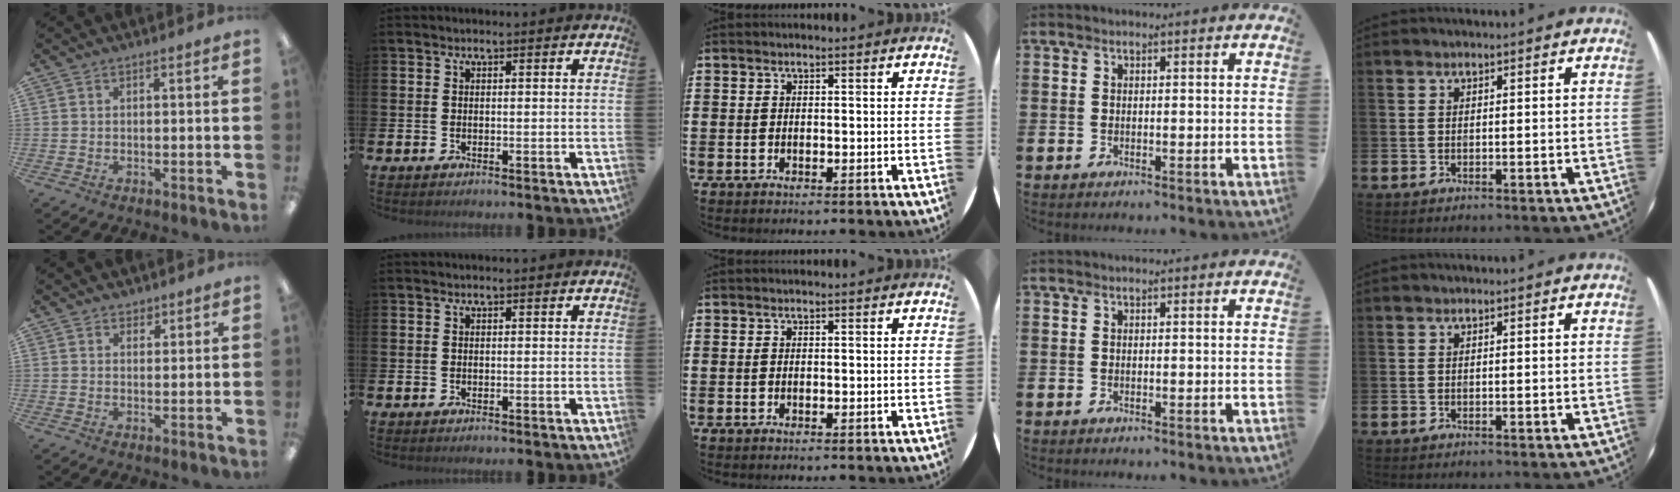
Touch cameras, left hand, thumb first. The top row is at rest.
{"thumb": {"total": 1.8, "force": [1.5, 0.9, 0.1], "torque": [0.006, -0.006, 0.028]}}